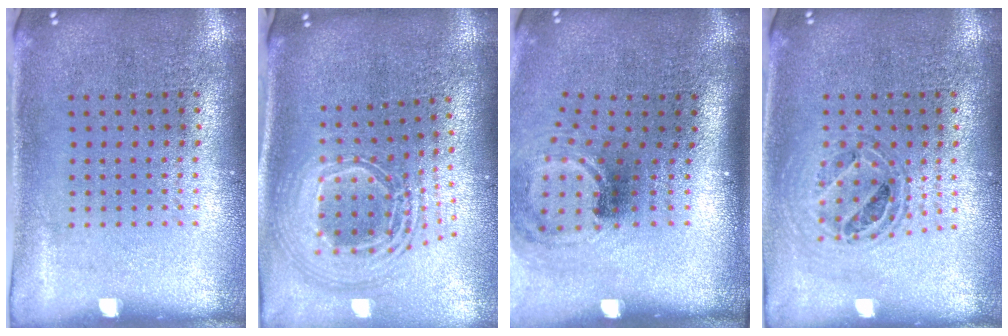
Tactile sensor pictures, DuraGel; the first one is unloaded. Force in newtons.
{"total": 2.6, "press": 1.9, "slide": 1.8}
{"total": 1.8, "press": 1.2, "slide": 1.4}
{"total": 0.7, "press": 0.6, "slide": 0.2}